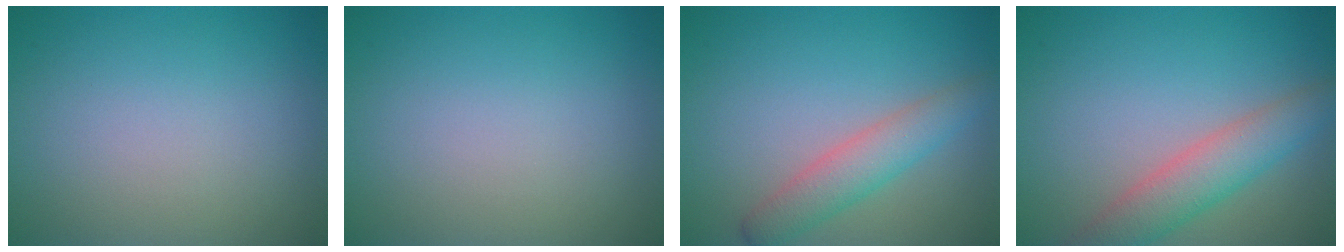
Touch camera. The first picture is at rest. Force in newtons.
{"total": 0.0}
{"total": 3.4, "press": 3.4, "slide": 0.3}
{"total": 4.5, "press": 4.4, "slide": 0.4}